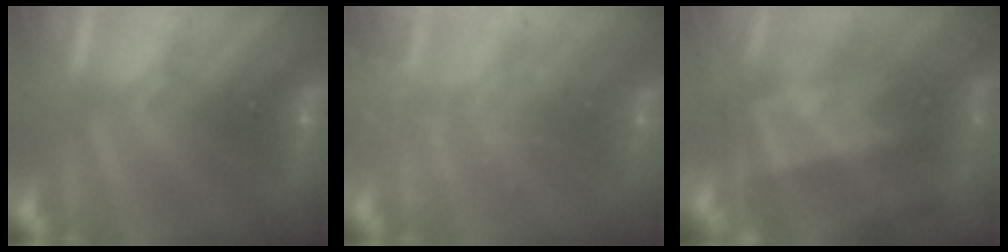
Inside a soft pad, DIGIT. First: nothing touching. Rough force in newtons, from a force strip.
{"total": 1.5}
{"total": 8.3}